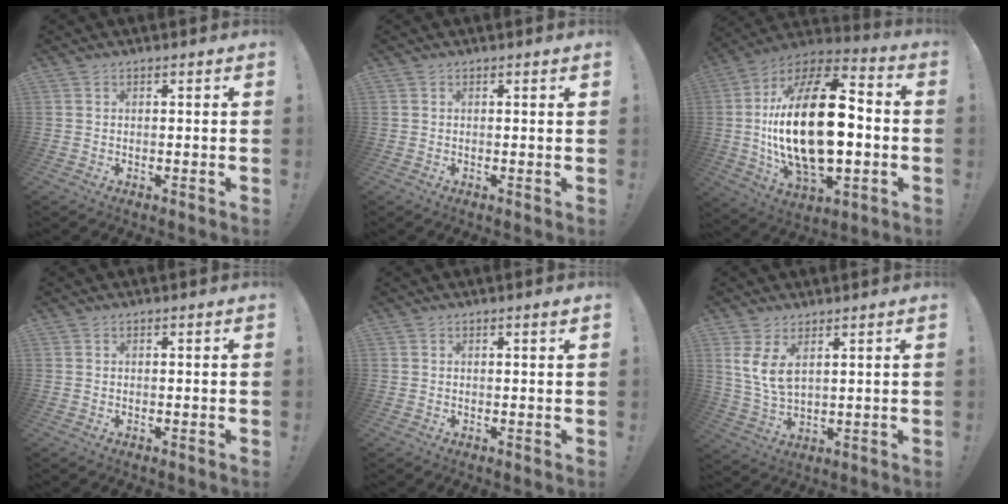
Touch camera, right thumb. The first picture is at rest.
{"total": 0.7, "force": [0.3, -0.2, 0.6], "torque": [-0.010, 0.000, 0.004]}
{"total": 29.7, "force": [-1.0, 15.1, 25.5], "torque": [-0.470, 0.005, -0.019]}
{"total": 0.0}
{"total": 1.2, "force": [0.6, -0.2, 1.0], "torque": [-0.011, -0.004, 0.007]}
{"total": 7.4, "force": [3.9, 3.4, 5.4], "torque": [-0.099, -0.019, 0.071]}